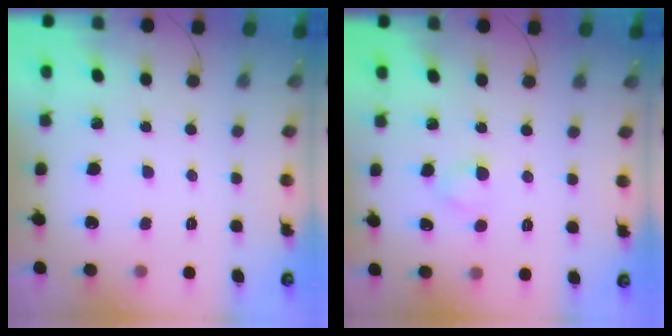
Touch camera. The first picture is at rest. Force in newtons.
{"total": 2.7, "press": 2.5, "slide": 1.2}